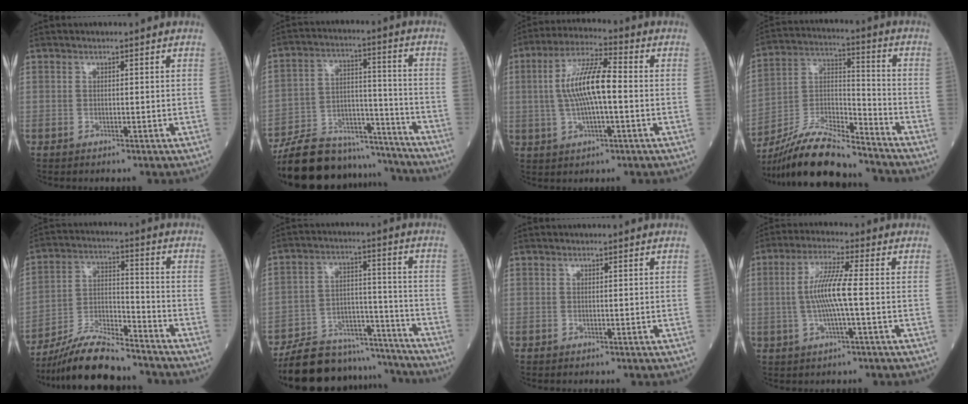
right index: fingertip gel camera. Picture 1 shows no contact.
{"total": 18.8, "force": [-17.5, 5.4, 4.5], "torque": [-0.097, 0.026, -0.274]}
{"total": 10.1, "force": [0.1, 2.1, 9.9], "torque": [-0.195, 0.014, 0.000]}
{"total": 16.4, "force": [-15.0, 2.0, 6.3], "torque": [-0.123, 0.010, -0.276]}
{"total": 13.0, "force": [-12.0, 1.4, 4.8], "torque": [-0.092, 0.002, -0.219]}
{"total": 16.7, "force": [-15.8, 4.5, 3.0], "torque": [-0.041, 0.039, -0.237]}
{"total": 0.0}
{"total": 7.4, "force": [-0.4, 0.0, 7.4], "torque": [-0.151, 0.003, -0.010]}